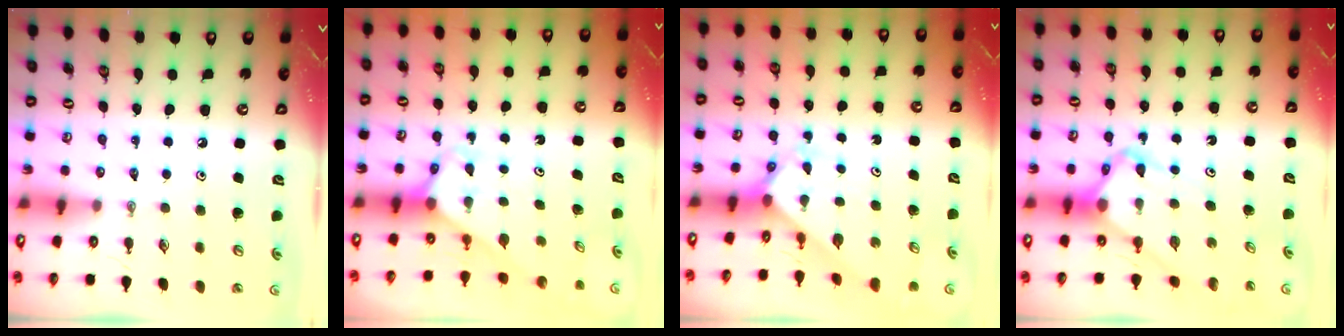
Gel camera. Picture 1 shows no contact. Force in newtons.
{"total": 2.8, "press": 2.8, "slide": 0.1}
{"total": 2.1, "press": 2.1, "slide": 0.1}
{"total": 4.7, "press": 4.6, "slide": 0.4}